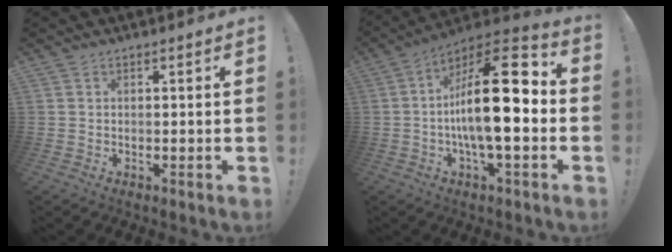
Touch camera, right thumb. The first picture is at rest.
{"total": 22.2, "force": [-1.0, 7.6, 20.8], "torque": [-0.342, 0.006, -0.022]}